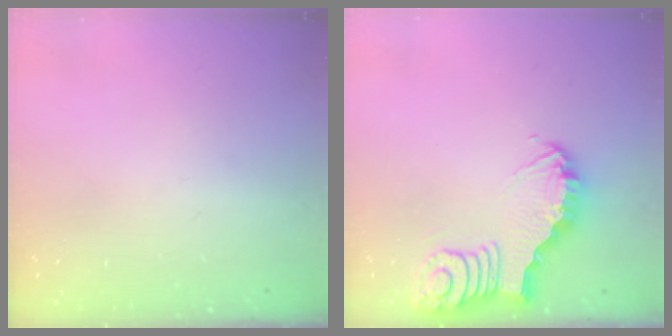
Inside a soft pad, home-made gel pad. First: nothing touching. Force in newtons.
{"total": 3.8, "press": 3.8, "slide": 0.3}